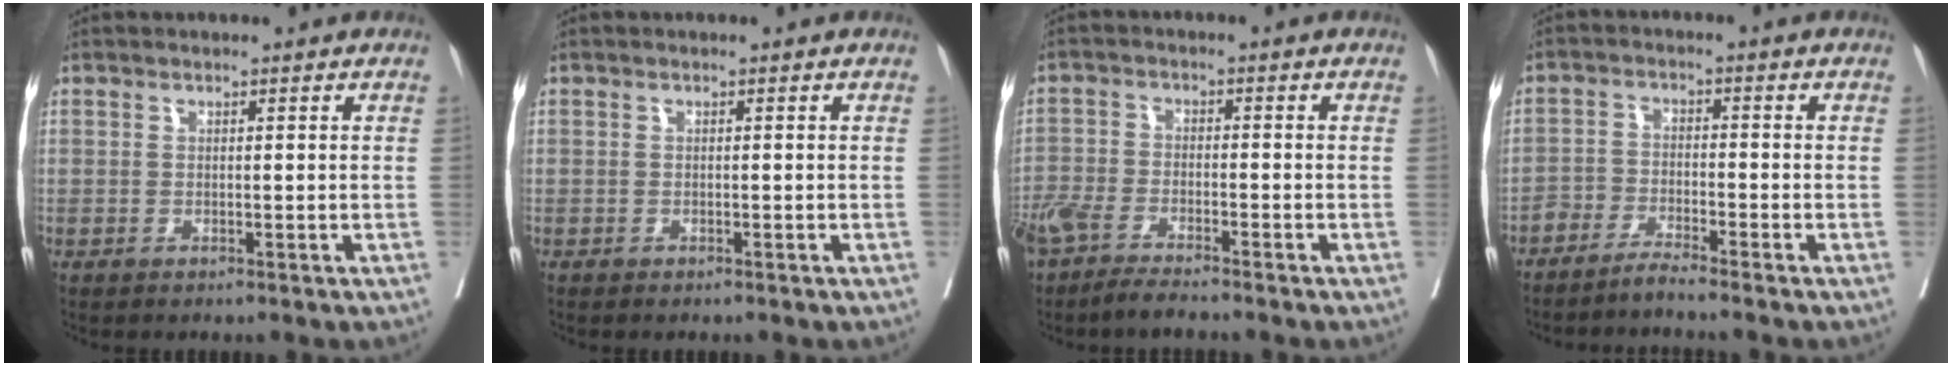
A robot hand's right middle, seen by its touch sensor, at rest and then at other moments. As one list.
[{"total": 0.0}, {"total": 9.0, "force": [-7.7, 1.4, 4.4], "torque": [-0.085, -0.015, -0.137]}, {"total": 3.1, "force": [-3.0, -0.3, 0.9], "torque": [-0.019, -0.012, -0.063]}]